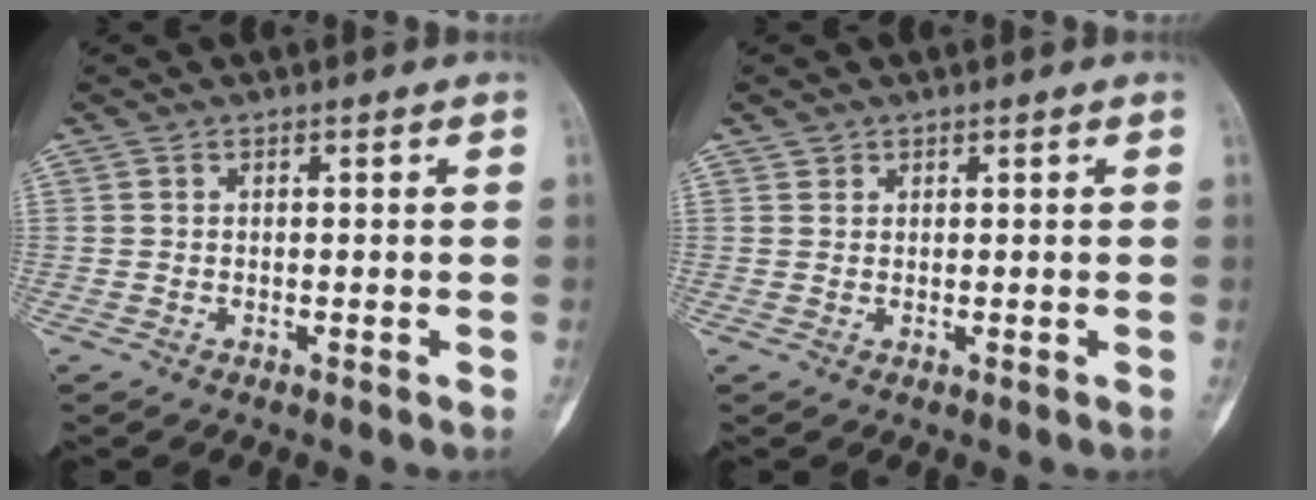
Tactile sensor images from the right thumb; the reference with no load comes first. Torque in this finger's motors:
{"motor_torque": [-0.16, -0.11, 0.09, 0.00, 0.00]}